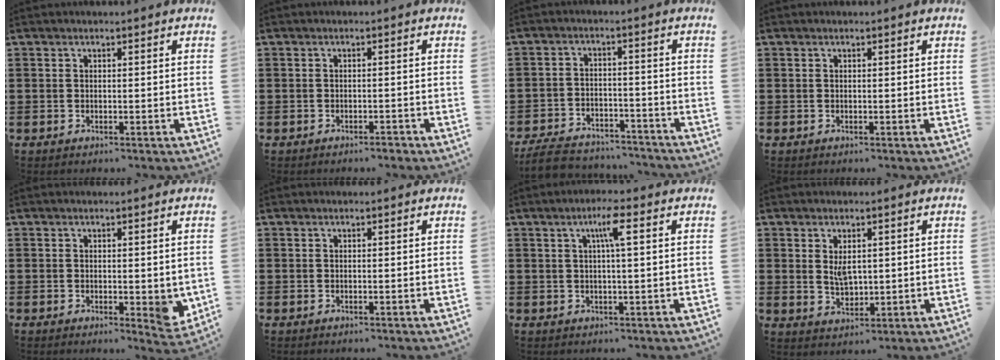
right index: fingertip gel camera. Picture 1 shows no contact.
{"total": 1.0, "force": [-1.0, 0.0, 0.4], "torque": [-0.012, -0.002, -0.018]}
{"total": 6.2, "force": [-5.9, 1.1, 1.5], "torque": [-0.038, 0.006, -0.118]}
{"total": 0.0}
{"total": 3.1, "force": [0.1, 1.5, 2.7], "torque": [-0.041, 0.000, 0.003]}
{"total": 0.0}
{"total": 4.2, "force": [1.2, -0.2, 4.0], "torque": [-0.073, -0.004, 0.013]}
{"total": 3.2, "force": [0.8, 1.8, 2.6], "torque": [-0.046, 0.001, 0.012]}